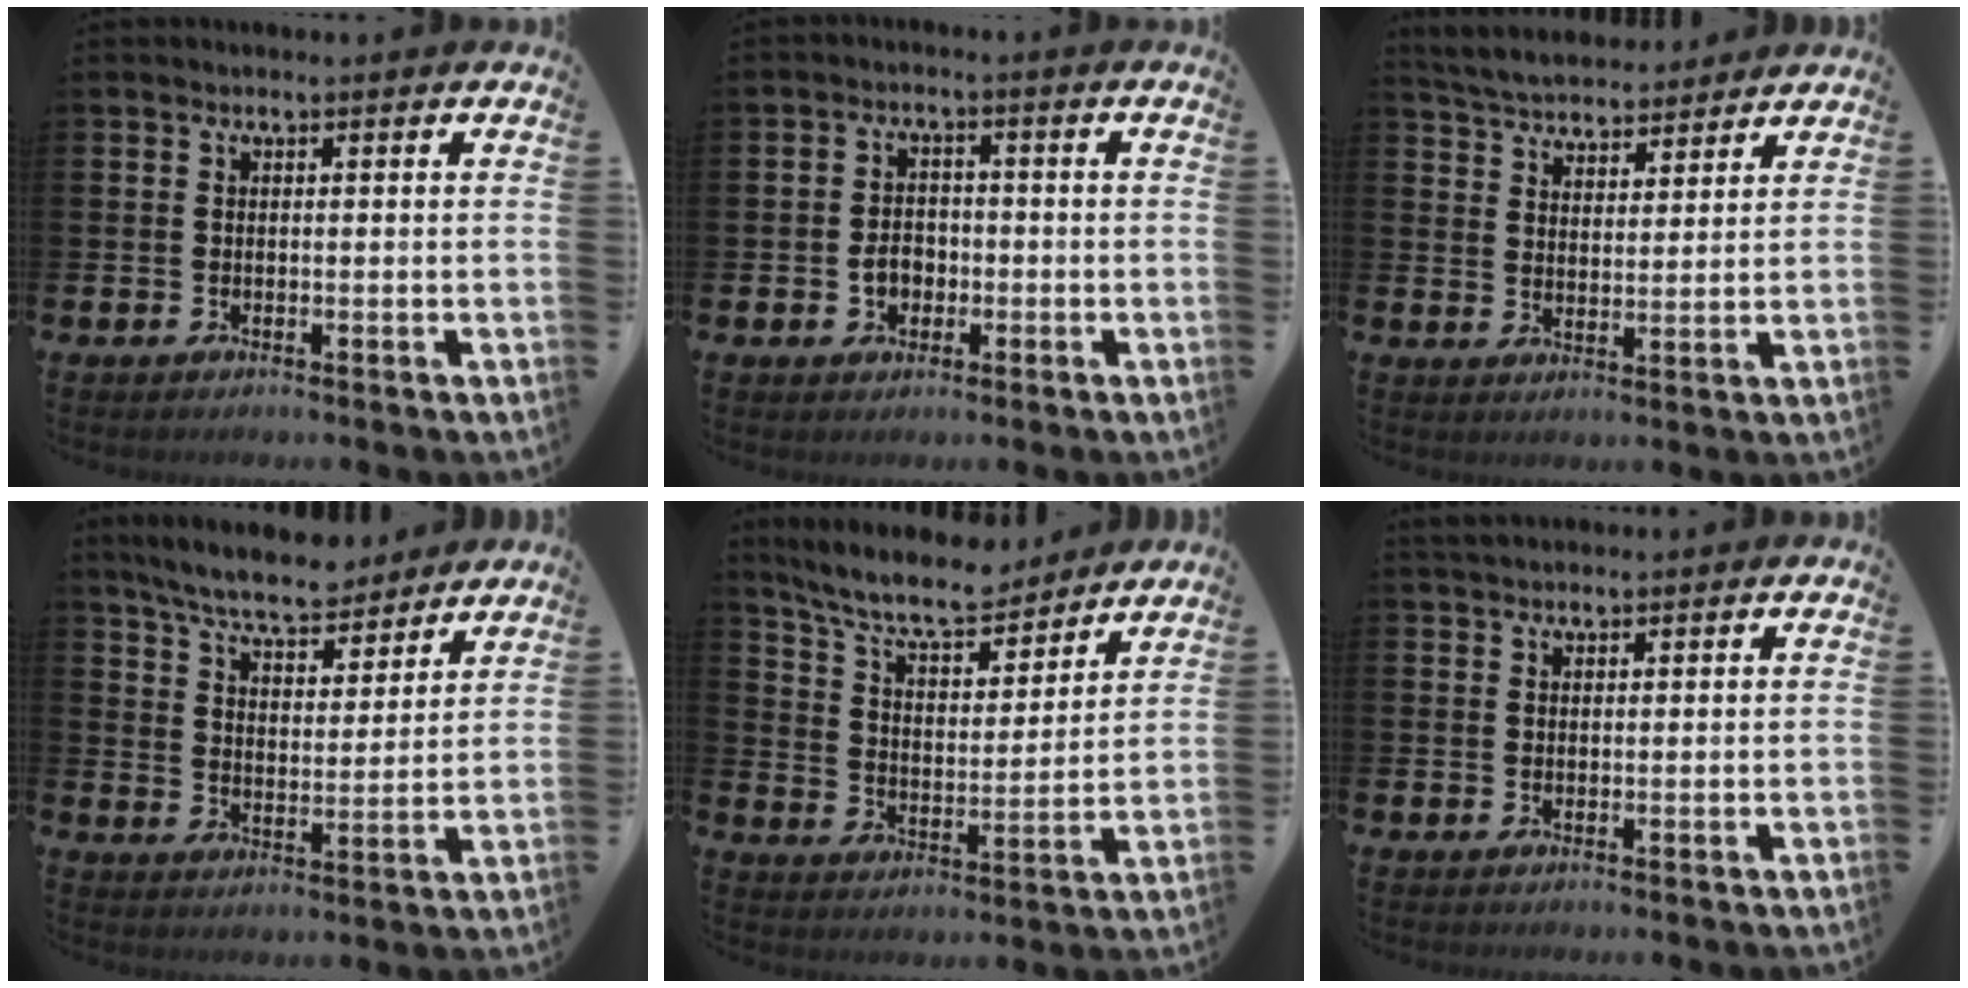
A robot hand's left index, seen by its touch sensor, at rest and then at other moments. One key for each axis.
{"total": 3.2, "fx": -1.0, "fy": 2.5, "fz": 1.6, "tx": -0.021, "ty": -0.001, "tz": -0.025}
{"total": 5.2, "fx": 5.1, "fy": 1.0, "fz": 0.2, "tx": -0.029, "ty": -0.028, "tz": 0.090}
{"total": 7.8, "fx": 7.4, "fy": 1.3, "fz": 2.3, "tx": -0.069, "ty": -0.040, "tz": 0.131}
{"total": 9.0, "fx": 8.2, "fy": 1.9, "fz": 3.0, "tx": -0.079, "ty": -0.054, "tz": 0.144}
{"total": 1.7, "fx": 1.6, "fy": 0.5, "fz": 0.4, "tx": 0.001, "ty": 0.001, "tz": 0.027}